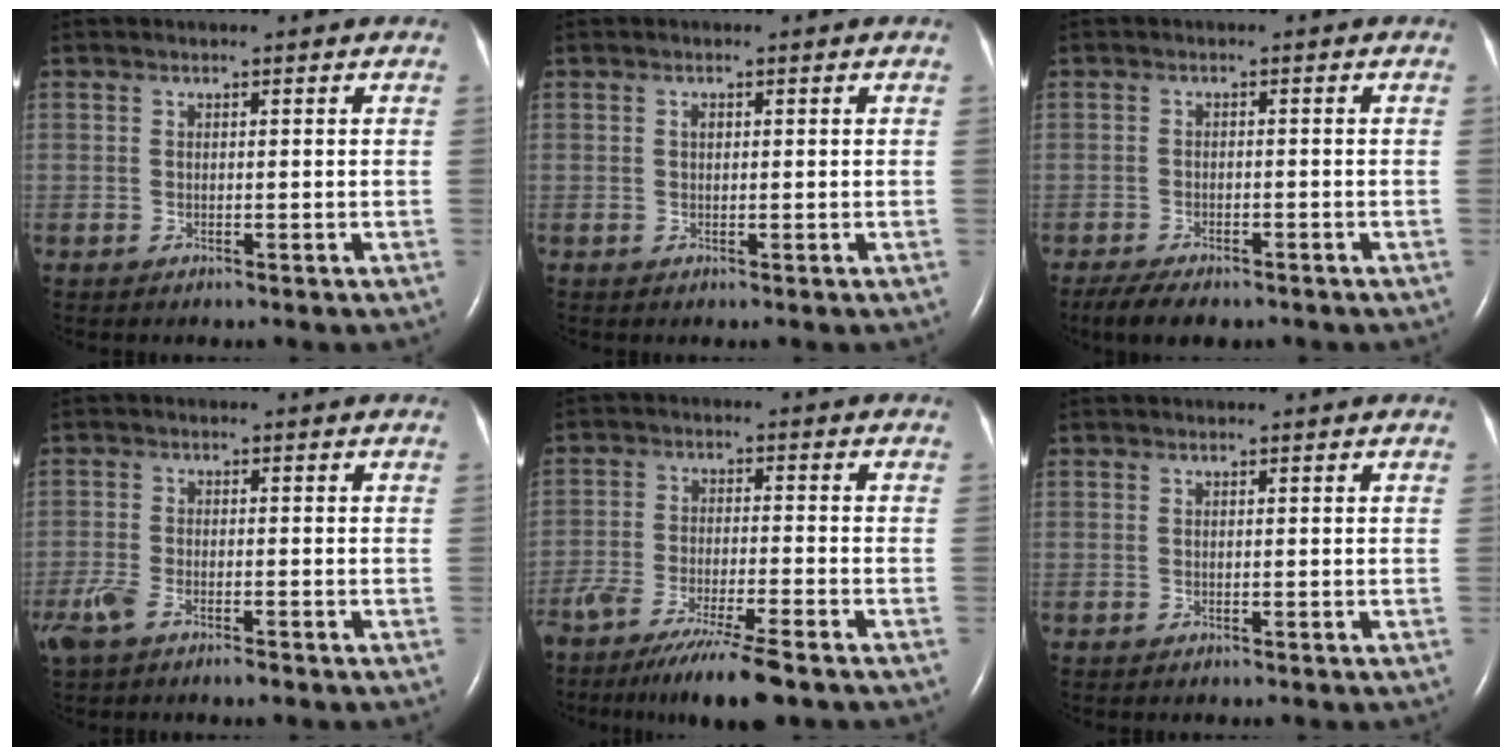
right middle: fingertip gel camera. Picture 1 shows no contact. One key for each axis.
{"total": 0.6, "fx": 0.2, "fy": 0.4, "fz": 0.5, "tx": -0.013, "ty": 0.002, "tz": 0.004}
{"total": 6.1, "fx": -4.7, "fy": 2.1, "fz": 3.2, "tx": -0.053, "ty": -0.011, "tz": -0.069}
{"total": 5.3, "fx": -3.6, "fy": 1.6, "fz": 3.5, "tx": -0.075, "ty": -0.009, "tz": -0.065}
{"total": 12.6, "fx": -9.8, "fy": 0.6, "fz": 8.0, "tx": -0.142, "ty": -0.037, "tz": -0.161}
{"total": 0.0}